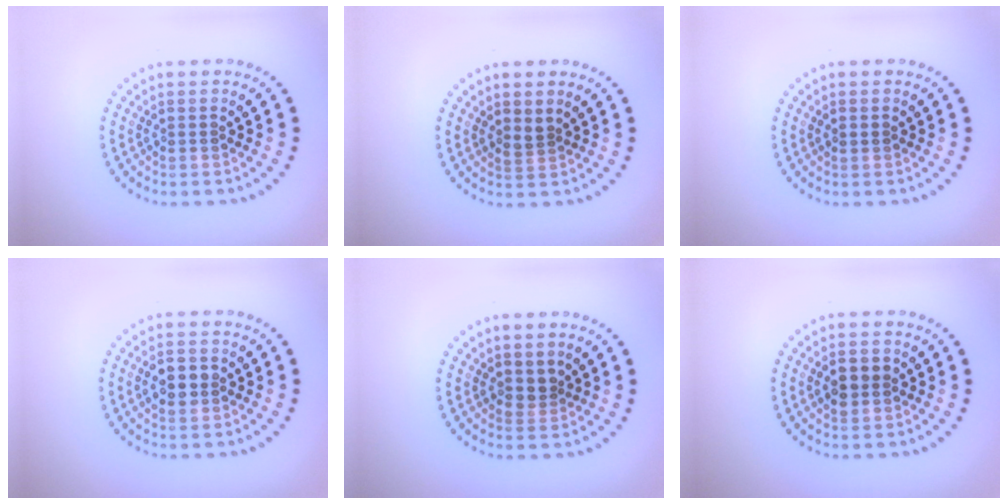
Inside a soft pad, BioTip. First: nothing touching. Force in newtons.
{"total": 1.0, "press": 0.6, "slide": 0.7}
{"total": 0.9, "press": 0.9, "slide": 0.1}
{"total": 2.6, "press": 2.6, "slide": 0.2}
{"total": 1.4, "press": 1.1, "slide": 0.9}
{"total": 2.9, "press": 2.9, "slide": 0.1}